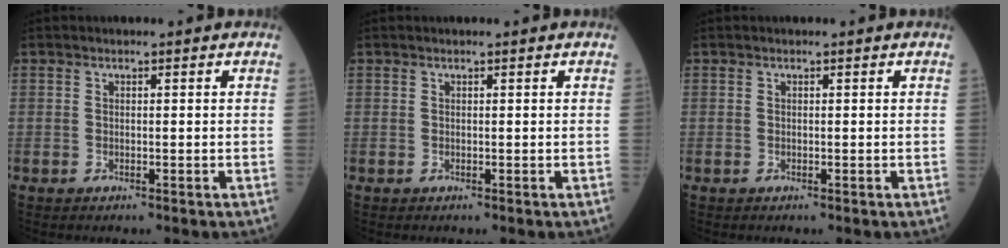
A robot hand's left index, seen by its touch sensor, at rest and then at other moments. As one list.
[{"total": 0.0}, {"total": 0.0}]